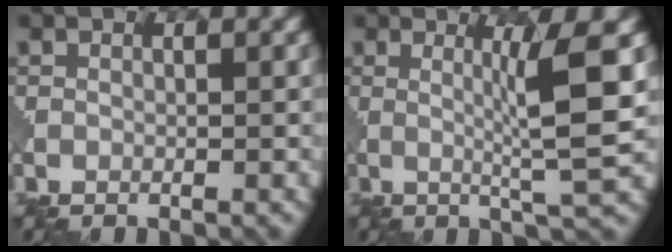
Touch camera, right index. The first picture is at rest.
{"total": 5.4, "force": [0.6, -0.2, 5.4], "torque": [-0.094, 0.001, 0.028]}